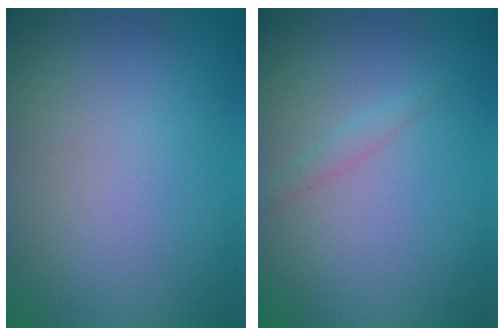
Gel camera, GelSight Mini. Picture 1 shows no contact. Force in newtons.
{"total": 1.0, "press": 1.0, "slide": 0.0}